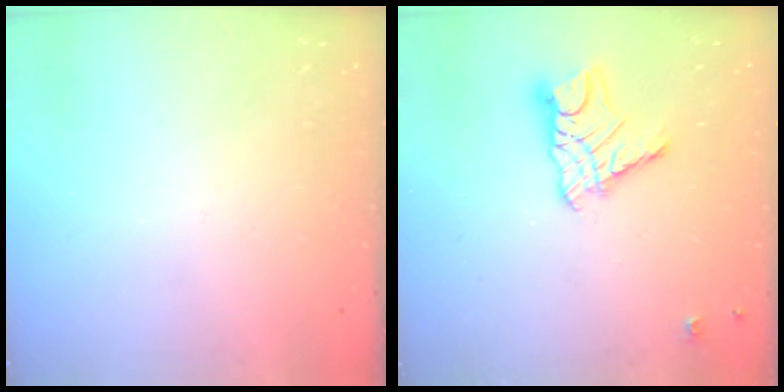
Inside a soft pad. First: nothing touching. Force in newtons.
{"total": 10.3, "press": 10.3, "slide": 0.6}